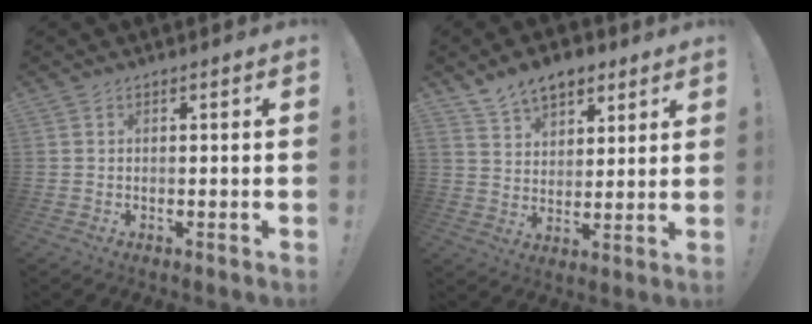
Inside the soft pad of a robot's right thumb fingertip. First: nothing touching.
{"total": 9.3, "force": [6.4, 5.5, 3.9], "torque": [-0.066, -0.028, 0.124]}